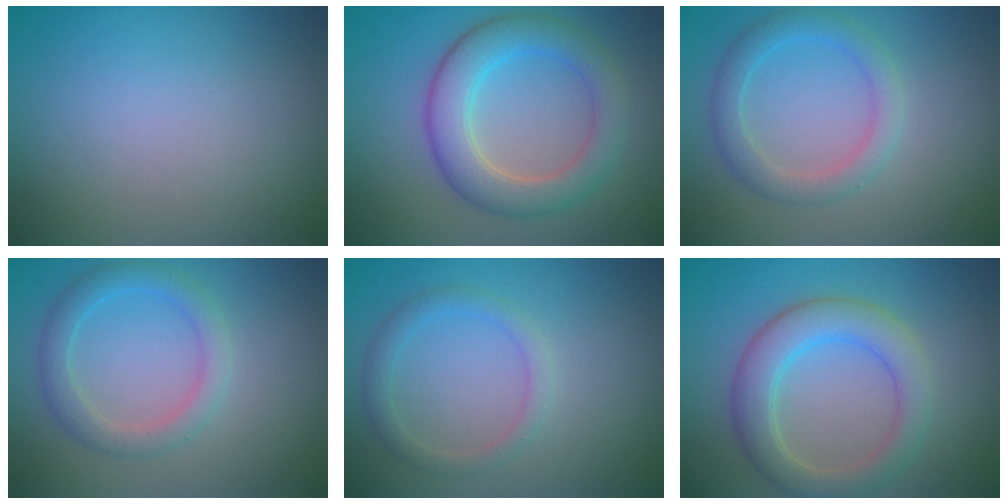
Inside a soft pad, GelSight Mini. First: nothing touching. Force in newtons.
{"total": 5.6, "press": 5.6, "slide": 0.4}
{"total": 2.7, "press": 2.7, "slide": 0.1}
{"total": 2.7, "press": 2.7, "slide": 0.1}
{"total": 1.8, "press": 1.8, "slide": 0.1}
{"total": 4.9, "press": 4.8, "slide": 0.5}